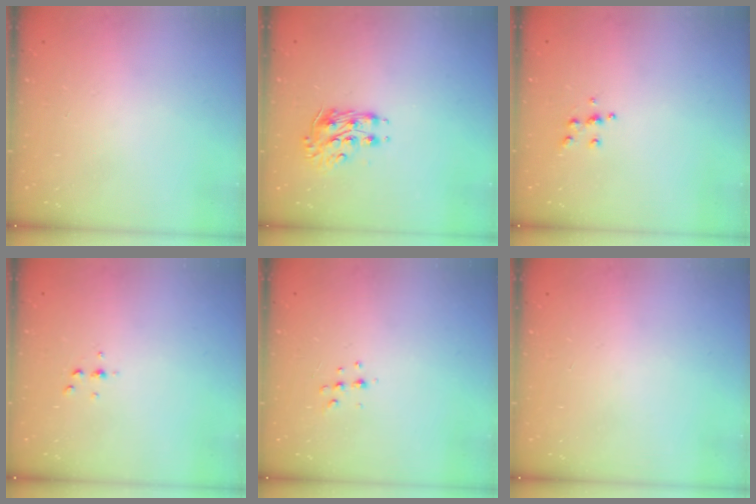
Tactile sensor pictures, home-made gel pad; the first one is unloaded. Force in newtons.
{"total": 9.4, "press": 9.4, "slide": 0.9}
{"total": 5.3, "press": 5.2, "slide": 0.5}
{"total": 2.5, "press": 2.4, "slide": 0.2}
{"total": 5.6, "press": 5.6, "slide": 0.7}
{"total": 0.0}